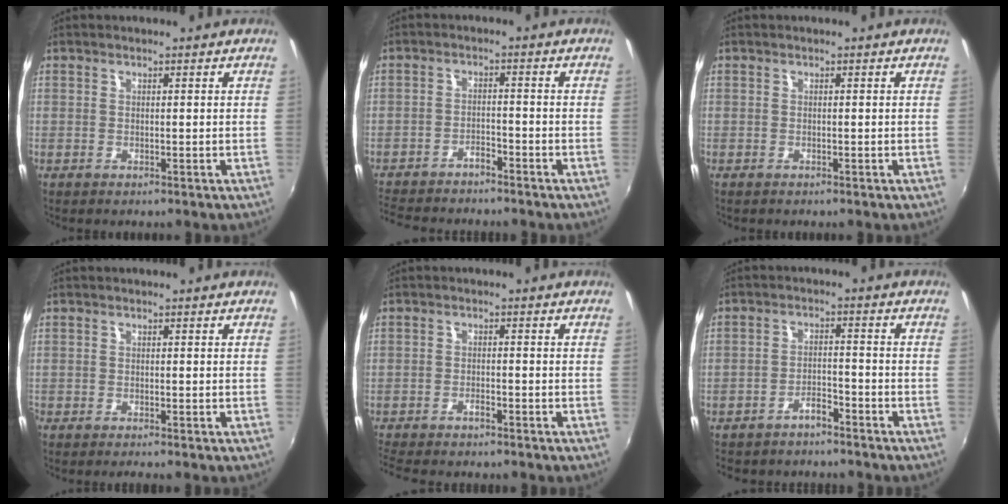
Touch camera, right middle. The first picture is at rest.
{"total": 7.9, "force": [-7.3, 1.9, 2.5], "torque": [-0.073, -0.002, -0.122]}
{"total": 0.0}
{"total": 1.0, "force": [-0.9, -0.1, 0.3], "torque": [-0.005, -0.007, -0.019]}
{"total": 5.0, "force": [-4.6, 0.9, 2.0], "torque": [-0.057, -0.017, -0.083]}
{"total": 4.9, "force": [-4.3, 1.8, 1.7], "torque": [-0.047, 0.009, -0.065]}